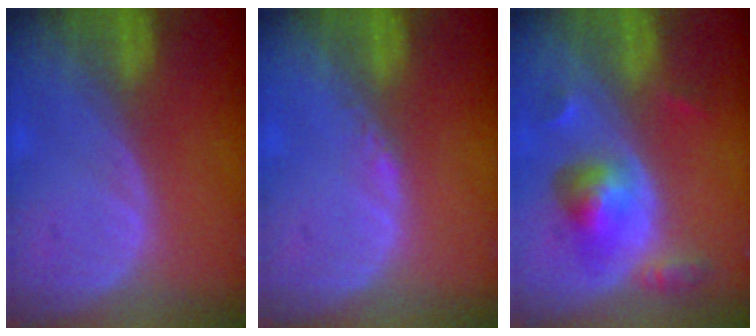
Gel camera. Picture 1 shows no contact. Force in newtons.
{"total": 0.8, "press": 0.6, "slide": 0.4}
{"total": 5.9, "press": 5.5, "slide": 1.9}